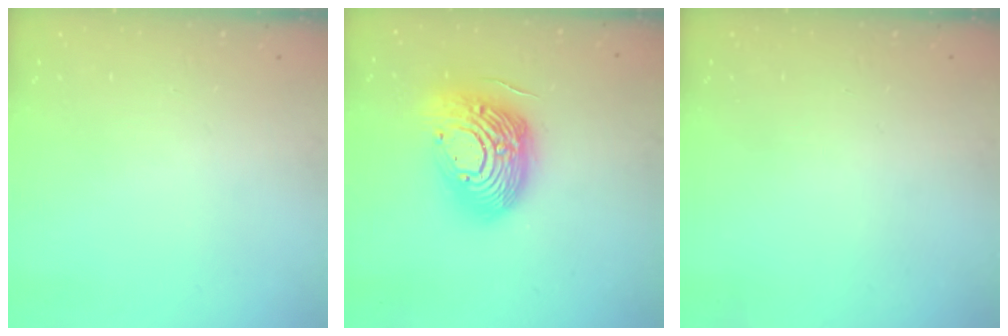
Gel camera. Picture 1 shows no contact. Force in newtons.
{"total": 20.9, "press": 20.8, "slide": 1.8}
{"total": 0.0}